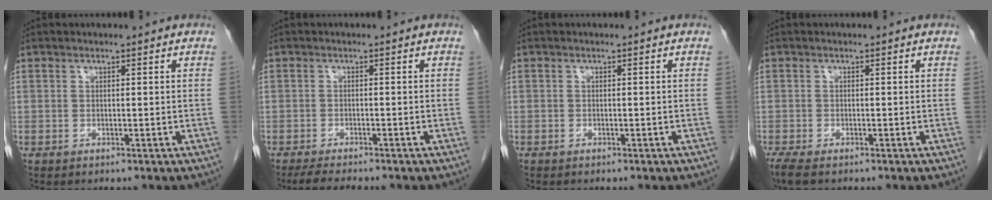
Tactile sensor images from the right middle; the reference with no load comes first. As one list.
[{"total": 3.9, "force": [-3.4, 0.1, 1.9], "torque": [-0.040, -0.016, -0.056]}, {"total": 0.0}, {"total": 3.4, "force": [-2.6, 0.9, 2.0], "torque": [-0.044, -0.013, -0.041]}]